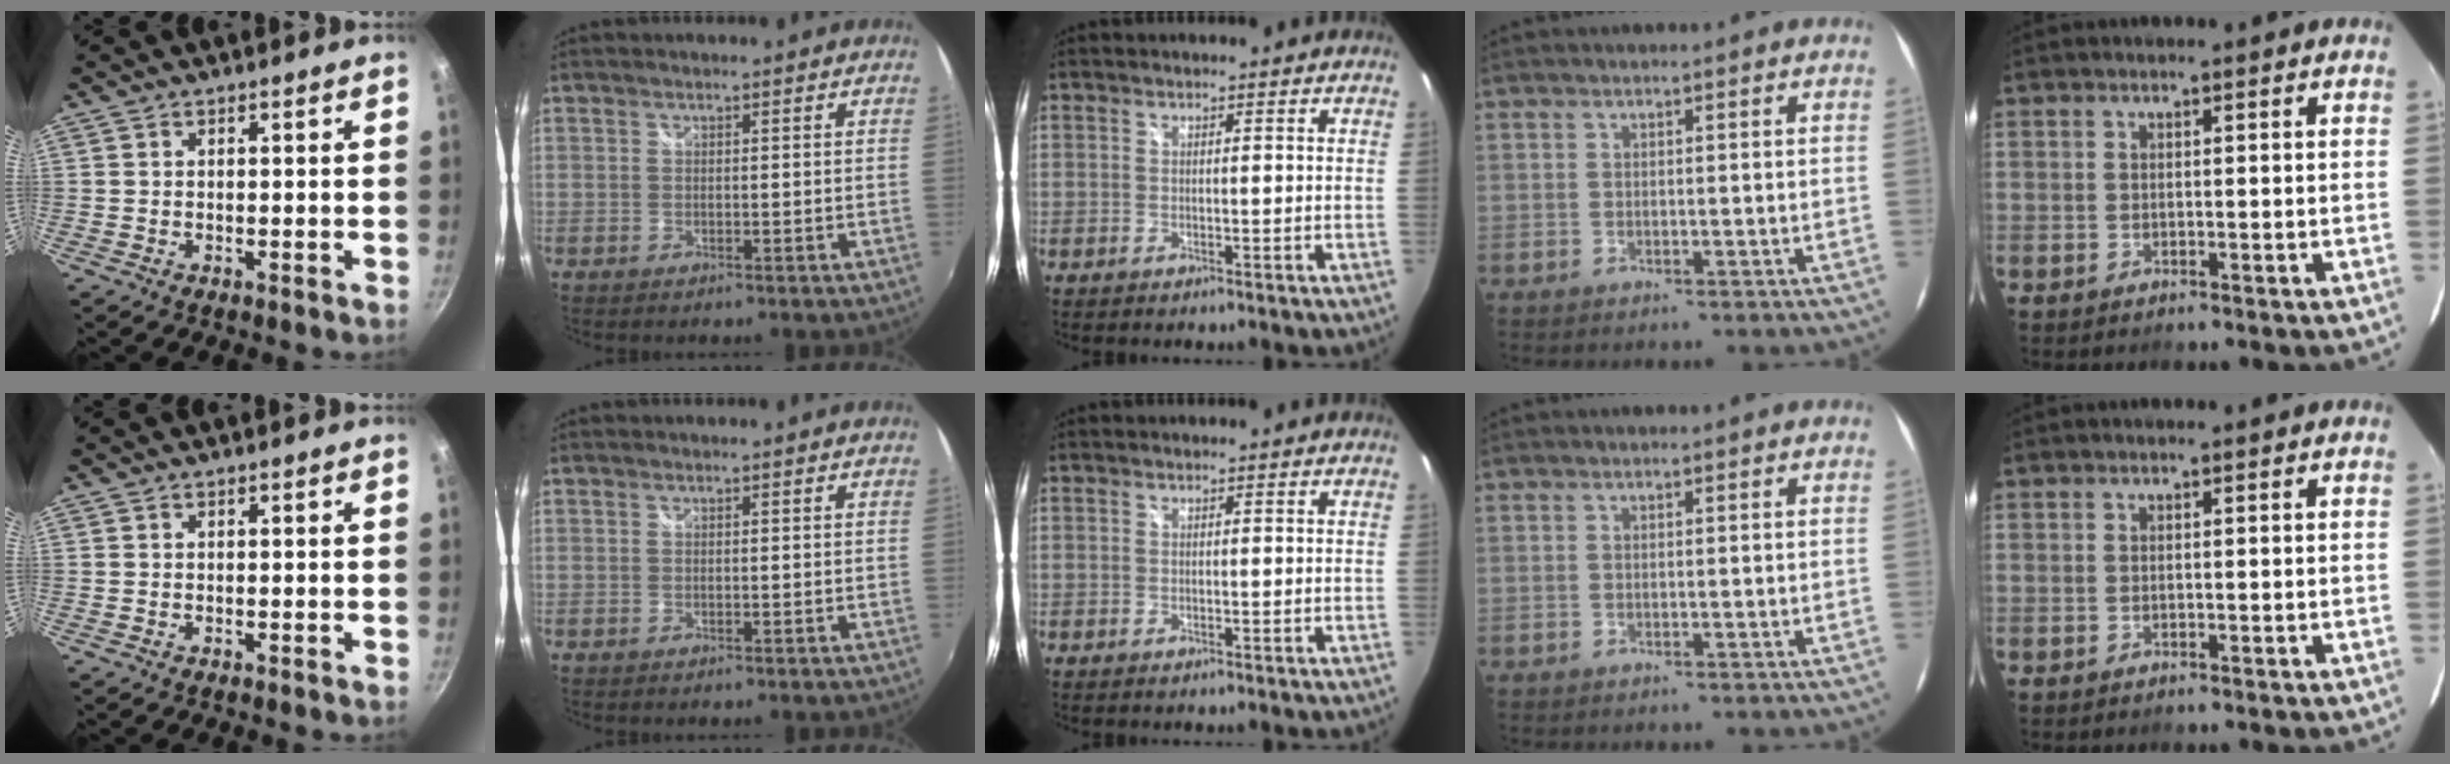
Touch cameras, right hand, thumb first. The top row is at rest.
{}